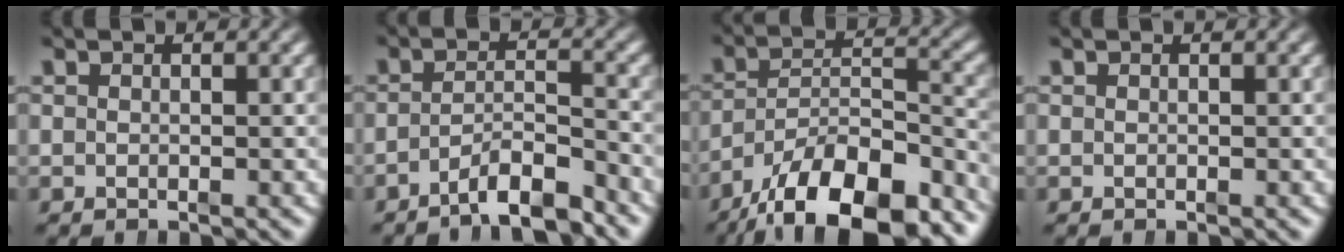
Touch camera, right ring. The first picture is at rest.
{"total": 4.7, "force": [-4.1, 1.1, 2.1], "torque": [-0.028, -0.016, -0.066]}
{"total": 13.8, "force": [-9.3, 6.7, 7.7], "torque": [-0.112, -0.038, -0.128]}
{"total": 0.0}